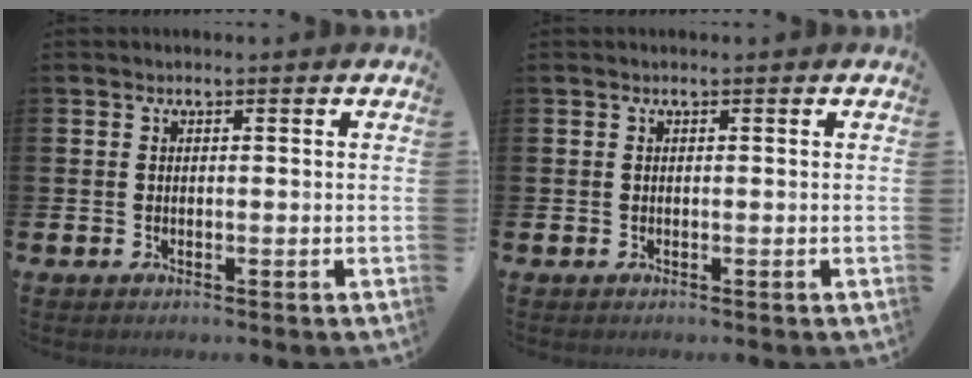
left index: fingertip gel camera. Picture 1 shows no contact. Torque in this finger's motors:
{"motor_torque": [0.00, 0.00, 0.00, 0.00]}